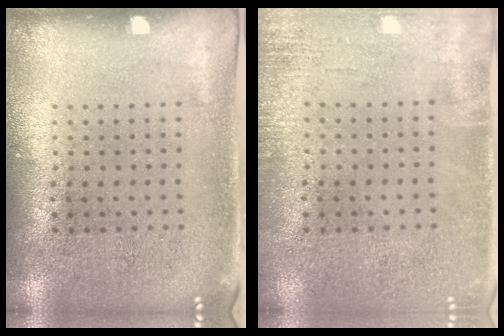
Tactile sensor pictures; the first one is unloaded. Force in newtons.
{"total": 1.7, "press": 1.7, "slide": 0.3}